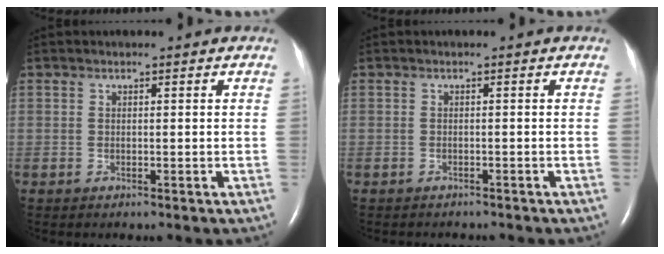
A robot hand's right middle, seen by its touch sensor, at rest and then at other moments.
{"total": 2.6, "force": [-2.3, 0.8, 0.8], "torque": [-0.019, -0.004, -0.024]}